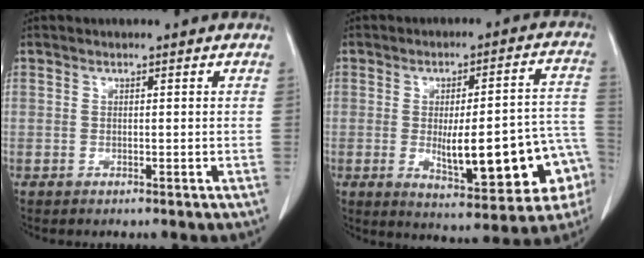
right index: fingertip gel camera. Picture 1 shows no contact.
{"total": 18.2, "force": [-4.4, 4.2, 17.1], "torque": [-0.171, 0.028, -0.035]}